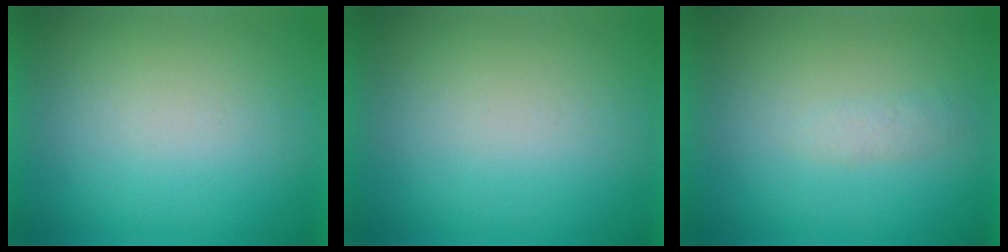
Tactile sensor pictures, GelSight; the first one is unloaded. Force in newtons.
{"total": 0.0}
{"total": 1.4}